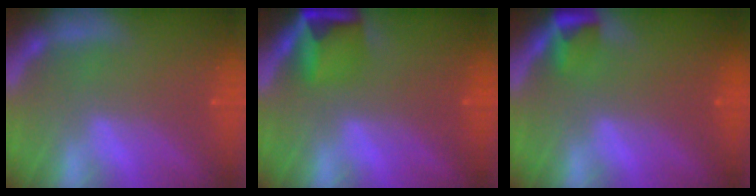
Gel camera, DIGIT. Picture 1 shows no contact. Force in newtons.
{"total": 5.4}
{"total": 2.4}